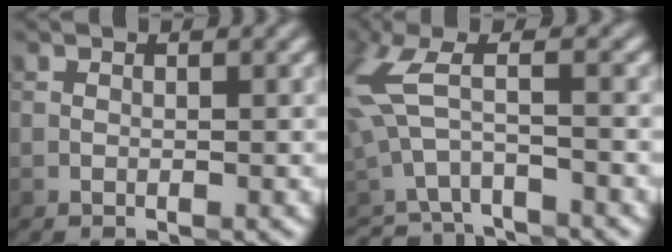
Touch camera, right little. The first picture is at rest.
{"total": 4.0, "force": [-1.4, 1.8, 3.2], "torque": [-0.077, 0.000, -0.033]}